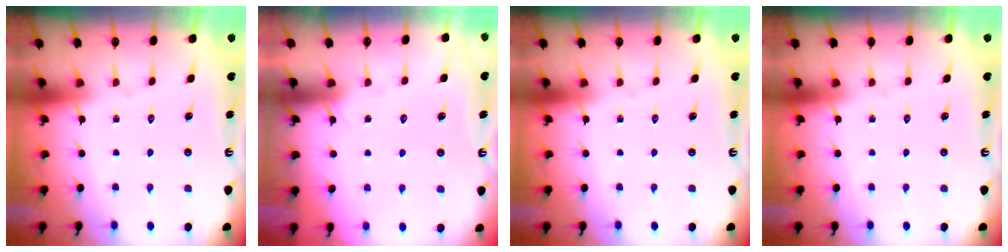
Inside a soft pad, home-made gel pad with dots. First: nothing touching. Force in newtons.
{"total": 3.4, "press": 3.4, "slide": 0.3}
{"total": 0.0}
{"total": 0.0}